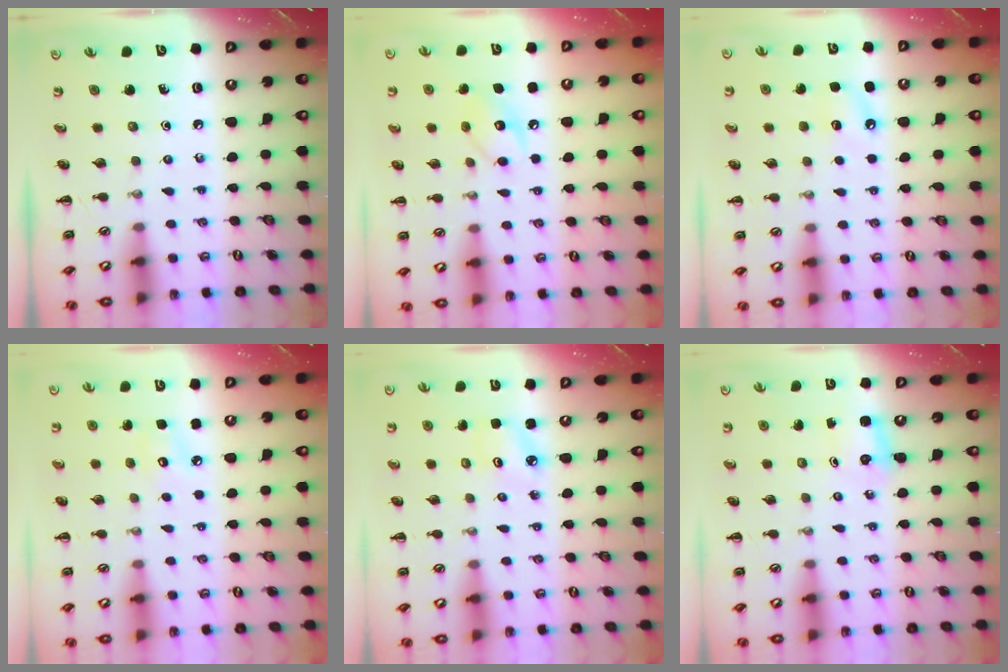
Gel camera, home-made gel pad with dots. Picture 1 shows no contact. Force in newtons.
{"total": 8.9, "press": 8.9, "slide": 1.0}
{"total": 5.1, "press": 4.9, "slide": 1.6}
{"total": 4.7, "press": 4.5, "slide": 1.3}
{"total": 2.5, "press": 2.4, "slide": 0.6}
{"total": 2.8, "press": 2.7, "slide": 0.9}